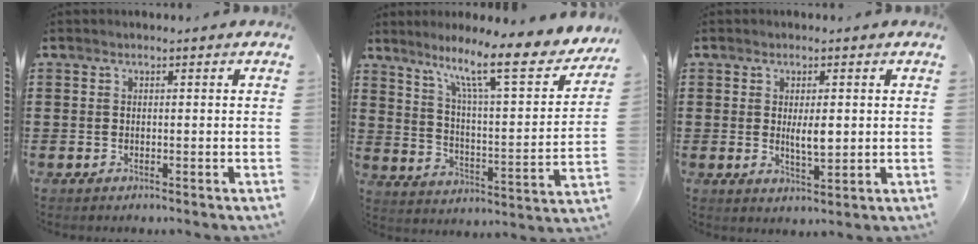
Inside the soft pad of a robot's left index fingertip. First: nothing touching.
{"total": 12.7, "force": [9.4, 1.4, 8.4], "torque": [-0.168, -0.049, 0.150]}
{"total": 4.0, "force": [0.6, 1.2, 3.7], "torque": [-0.064, -0.001, 0.007]}